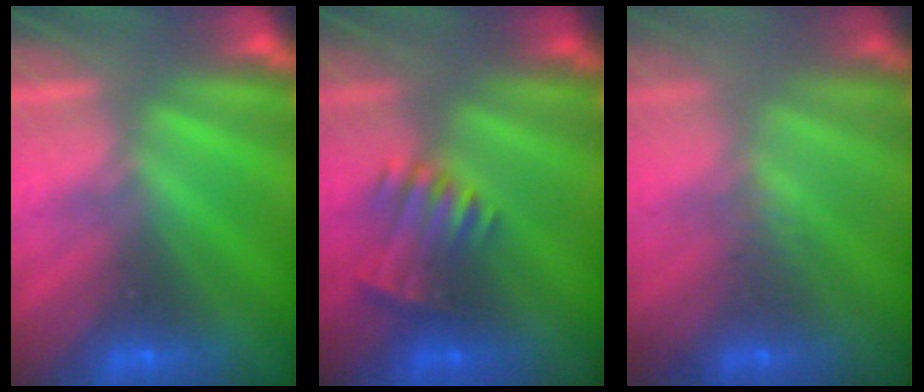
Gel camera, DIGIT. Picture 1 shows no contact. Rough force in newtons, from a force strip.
{"total": 3.5}
{"total": 2.5}